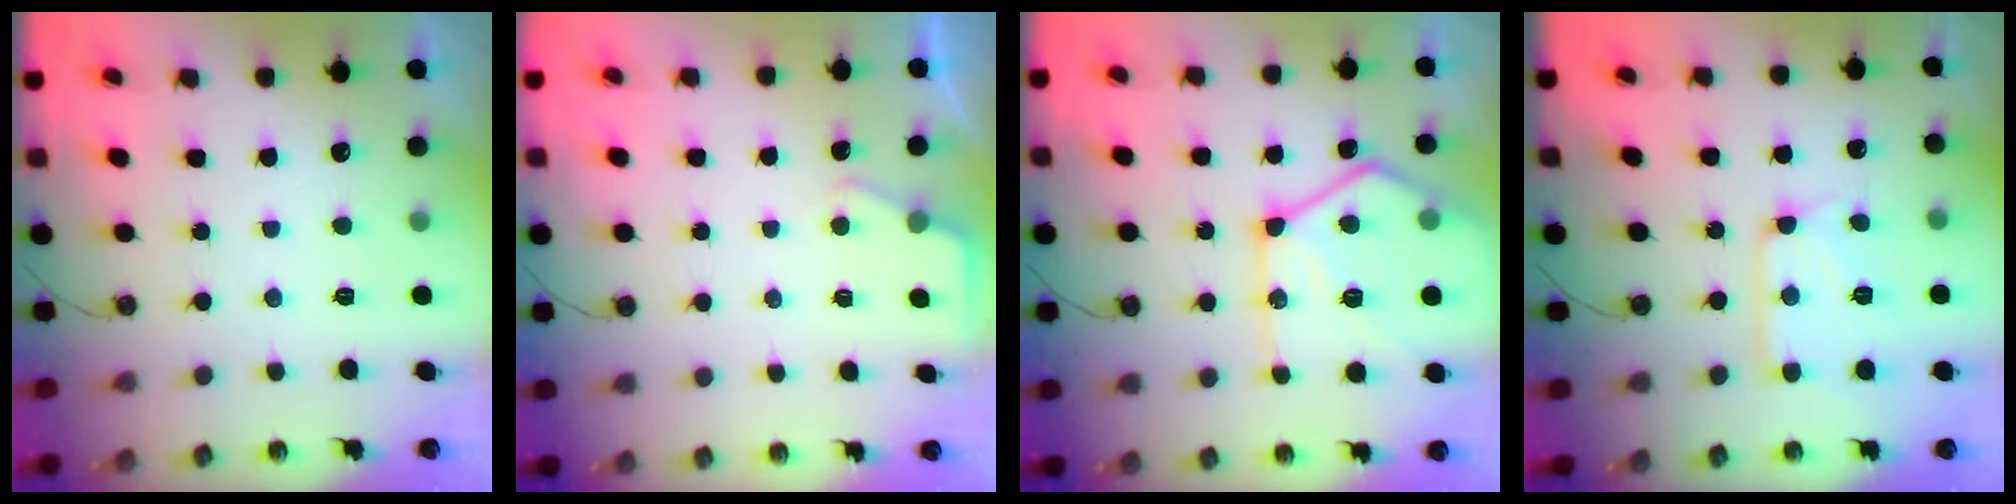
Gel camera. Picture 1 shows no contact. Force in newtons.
{"total": 2.6, "press": 2.6, "slide": 0.4}
{"total": 21.5, "press": 21.3, "slide": 2.4}
{"total": 12.1, "press": 12.0, "slide": 0.9}